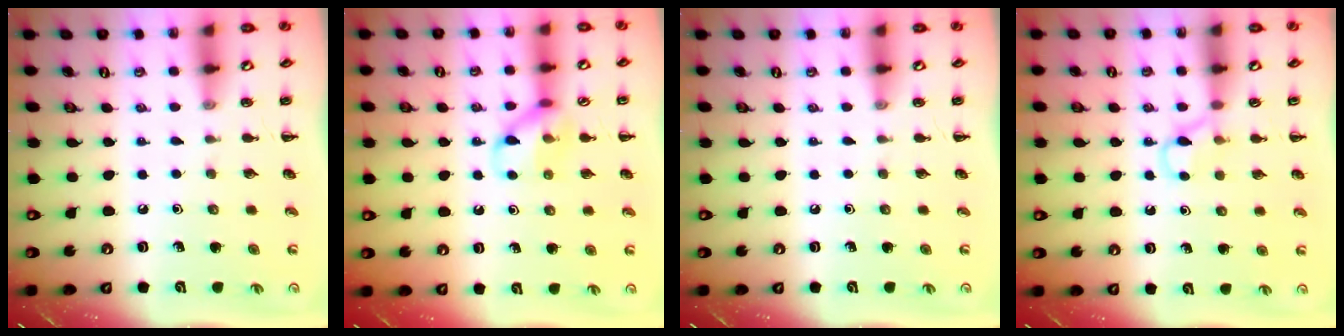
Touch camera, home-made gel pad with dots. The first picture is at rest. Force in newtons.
{"total": 10.1, "press": 10.0, "slide": 0.9}
{"total": 0.0}
{"total": 4.0, "press": 3.8, "slide": 1.3}